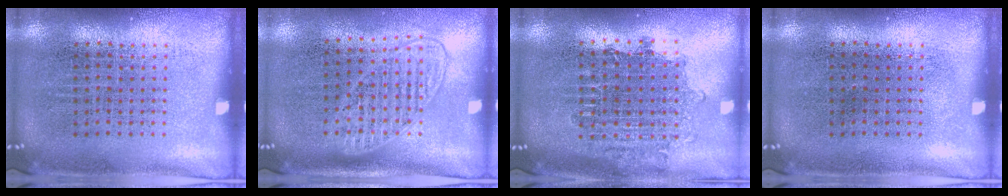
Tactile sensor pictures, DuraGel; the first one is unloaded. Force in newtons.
{"total": 1.4, "press": 1.2, "slide": 0.7}
{"total": 1.7, "press": 1.4, "slide": 1.0}
{"total": 0.0}